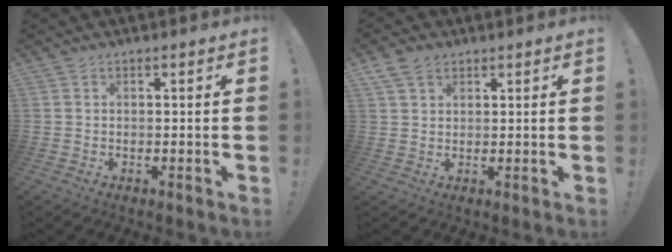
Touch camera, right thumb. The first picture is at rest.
{"total": 5.3, "force": [3.0, 3.6, 2.5], "torque": [-0.041, -0.006, 0.058]}